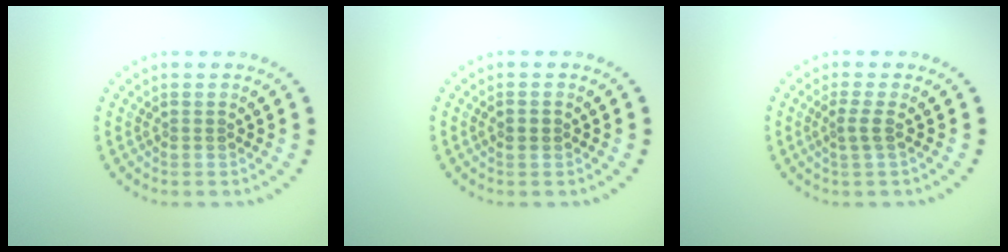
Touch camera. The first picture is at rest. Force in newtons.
{"total": 0.7, "press": 0.7, "slide": 0.1}
{"total": 1.4, "press": 1.0, "slide": 1.0}